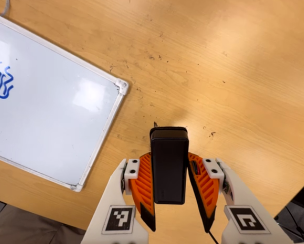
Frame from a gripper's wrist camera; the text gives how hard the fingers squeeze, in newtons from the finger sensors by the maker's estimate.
{"total": 5.1, "left": 4.2, "right": 6.0}